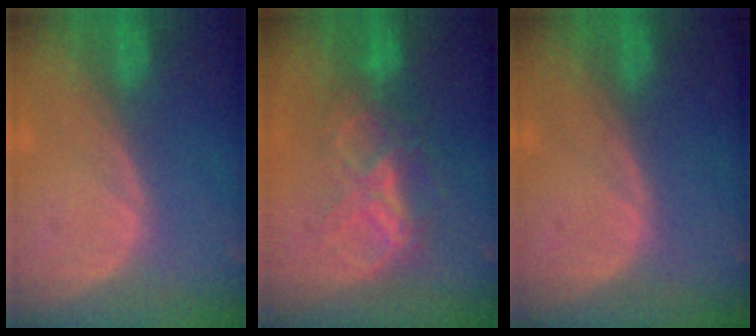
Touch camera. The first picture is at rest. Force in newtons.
{"total": 6.6, "press": 6.4, "slide": 1.5}
{"total": 0.0}